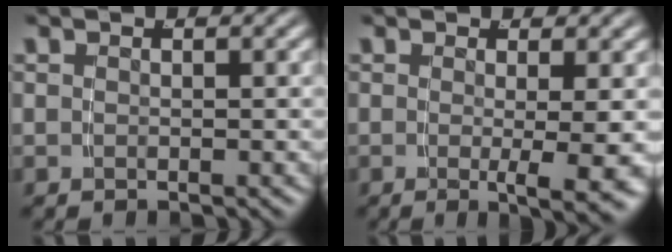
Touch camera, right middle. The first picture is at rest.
{"total": 4.3, "force": [-1.9, -0.4, 3.9], "torque": [-0.050, -0.020, -0.023]}